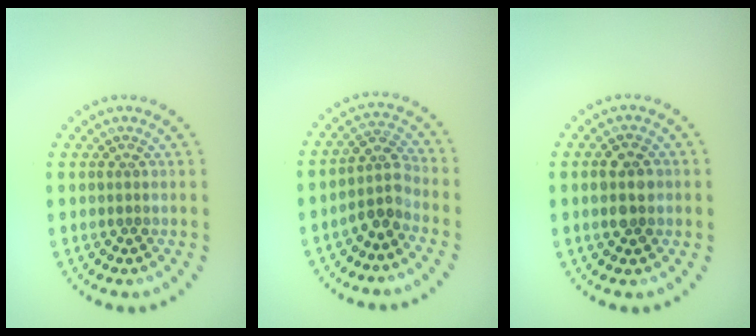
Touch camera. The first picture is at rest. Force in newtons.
{"total": 2.7, "press": 2.1, "slide": 1.7}
{"total": 2.8, "press": 2.8, "slide": 0.2}